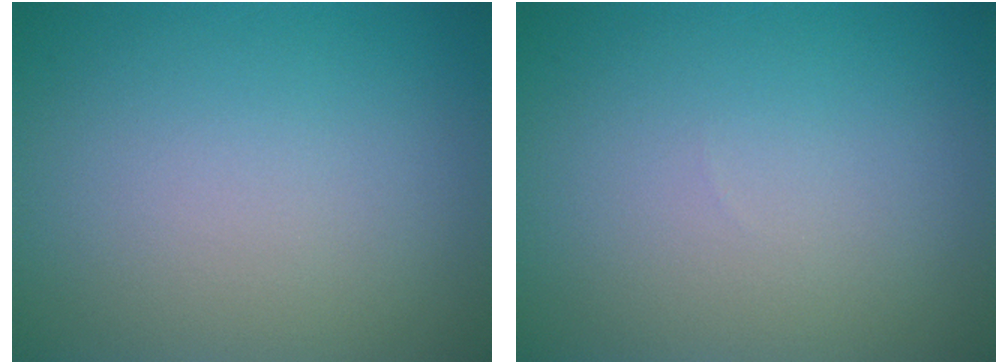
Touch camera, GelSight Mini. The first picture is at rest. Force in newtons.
{"total": 0.0}